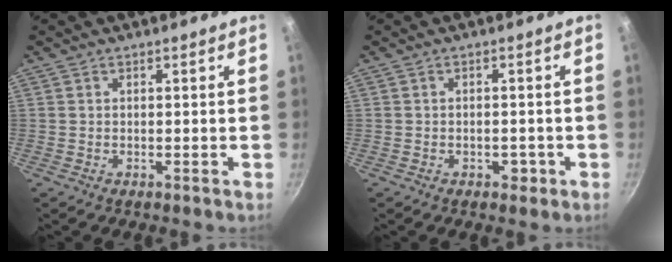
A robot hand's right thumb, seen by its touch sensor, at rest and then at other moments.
{"total": 2.3, "force": [-1.0, 1.6, 1.4], "torque": [-0.012, 0.007, -0.010]}